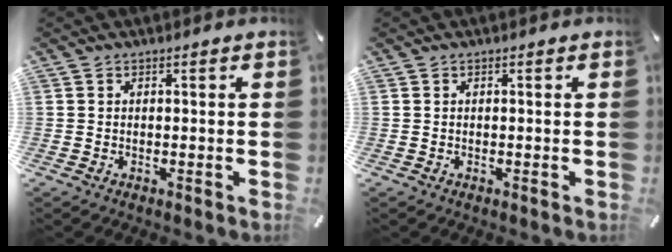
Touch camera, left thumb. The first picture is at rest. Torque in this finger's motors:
{"motor_torque": [0.01, 0.00, 0.00, 0.00, 0.00]}